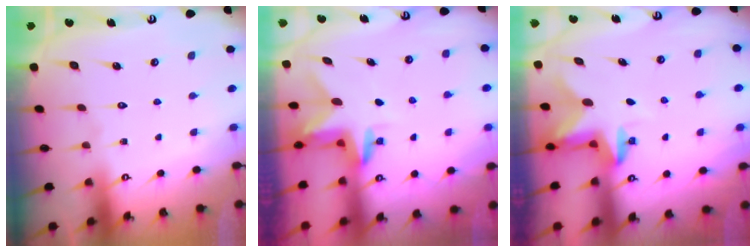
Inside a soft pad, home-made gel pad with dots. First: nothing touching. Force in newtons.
{"total": 3.0, "press": 3.0, "slide": 0.2}
{"total": 2.8, "press": 2.8, "slide": 0.5}